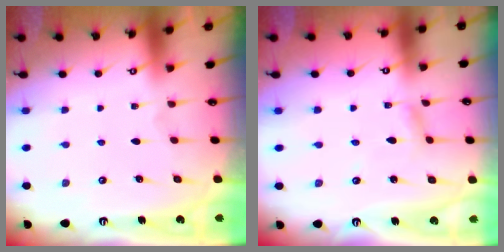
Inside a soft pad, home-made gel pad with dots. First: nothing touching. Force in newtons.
{"total": 2.7, "press": 2.7, "slide": 0.1}